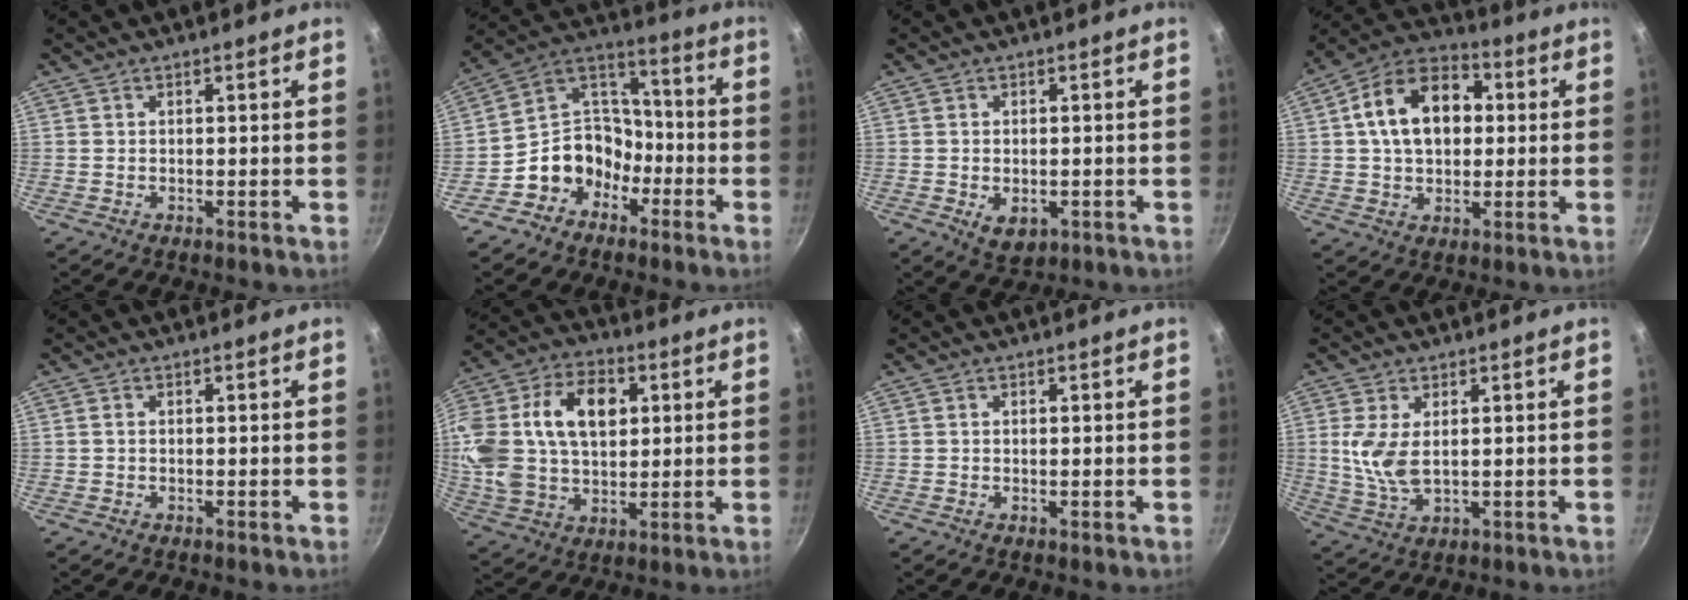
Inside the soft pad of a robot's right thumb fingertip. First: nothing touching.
{"total": 12.7, "force": [-6.1, 10.2, 4.4], "torque": [-0.017, 0.077, -0.118]}
{"total": 4.7, "force": [-1.0, 3.1, 3.3], "torque": [-0.046, -0.007, -0.010]}
{"total": 15.7, "force": [2.5, 11.0, 11.0], "torque": [-0.151, 0.025, 0.025]}
{"total": 0.7, "force": [0.0, 0.5, 0.4], "torque": [-0.008, 0.004, -0.001]}
{"total": 24.1, "force": [5.3, 16.4, 16.8], "torque": [-0.341, 0.020, 0.092]}
{"total": 0.0}
{"total": 7.2, "force": [1.3, 3.7, 6.1], "torque": [-0.126, -0.011, 0.032]}